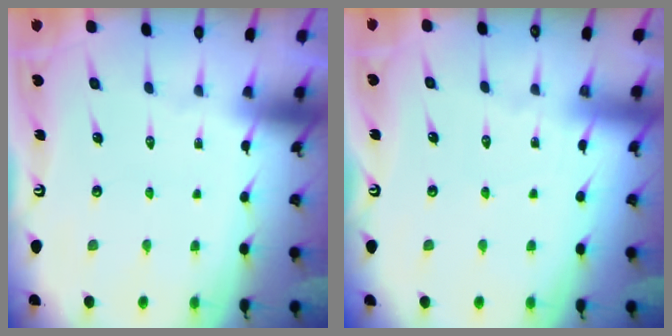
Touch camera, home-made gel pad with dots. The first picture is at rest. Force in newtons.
{"total": 3.4, "press": 3.4, "slide": 0.4}